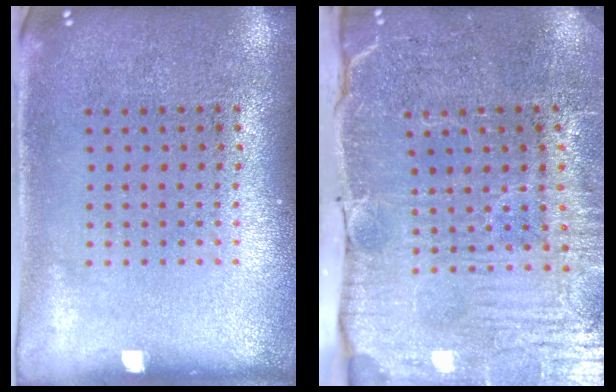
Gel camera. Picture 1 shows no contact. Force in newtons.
{"total": 4.0, "press": 3.9, "slide": 1.0}